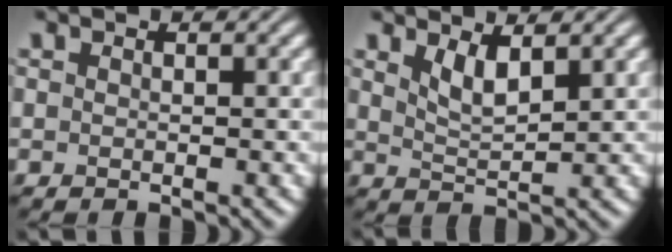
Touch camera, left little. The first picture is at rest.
{"total": 2.5, "force": [1.6, 0.7, 1.8], "torque": [-0.037, -0.009, 0.034]}